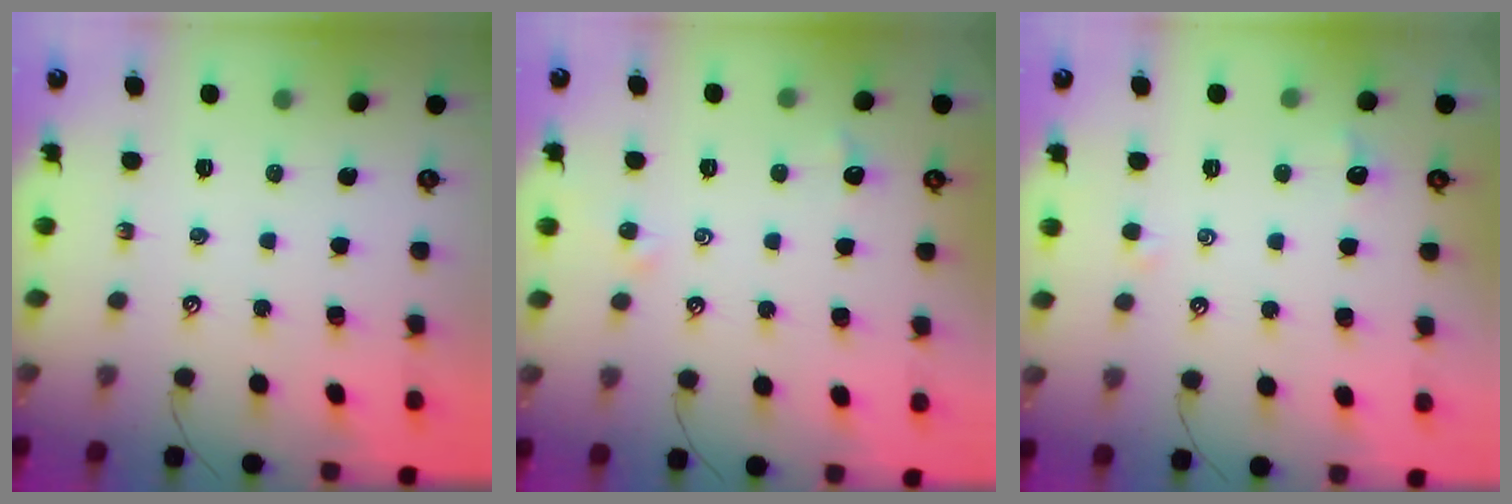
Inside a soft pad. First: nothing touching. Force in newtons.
{"total": 1.1, "press": 1.0, "slide": 0.5}
{"total": 0.6, "press": 0.2, "slide": 0.6}